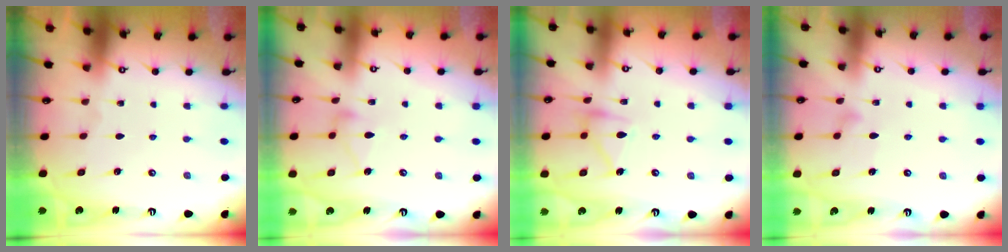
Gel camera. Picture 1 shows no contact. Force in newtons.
{"total": 8.4, "press": 8.4, "slide": 0.1}
{"total": 12.3, "press": 12.3, "slide": 0.6}
{"total": 7.4, "press": 7.4, "slide": 0.5}